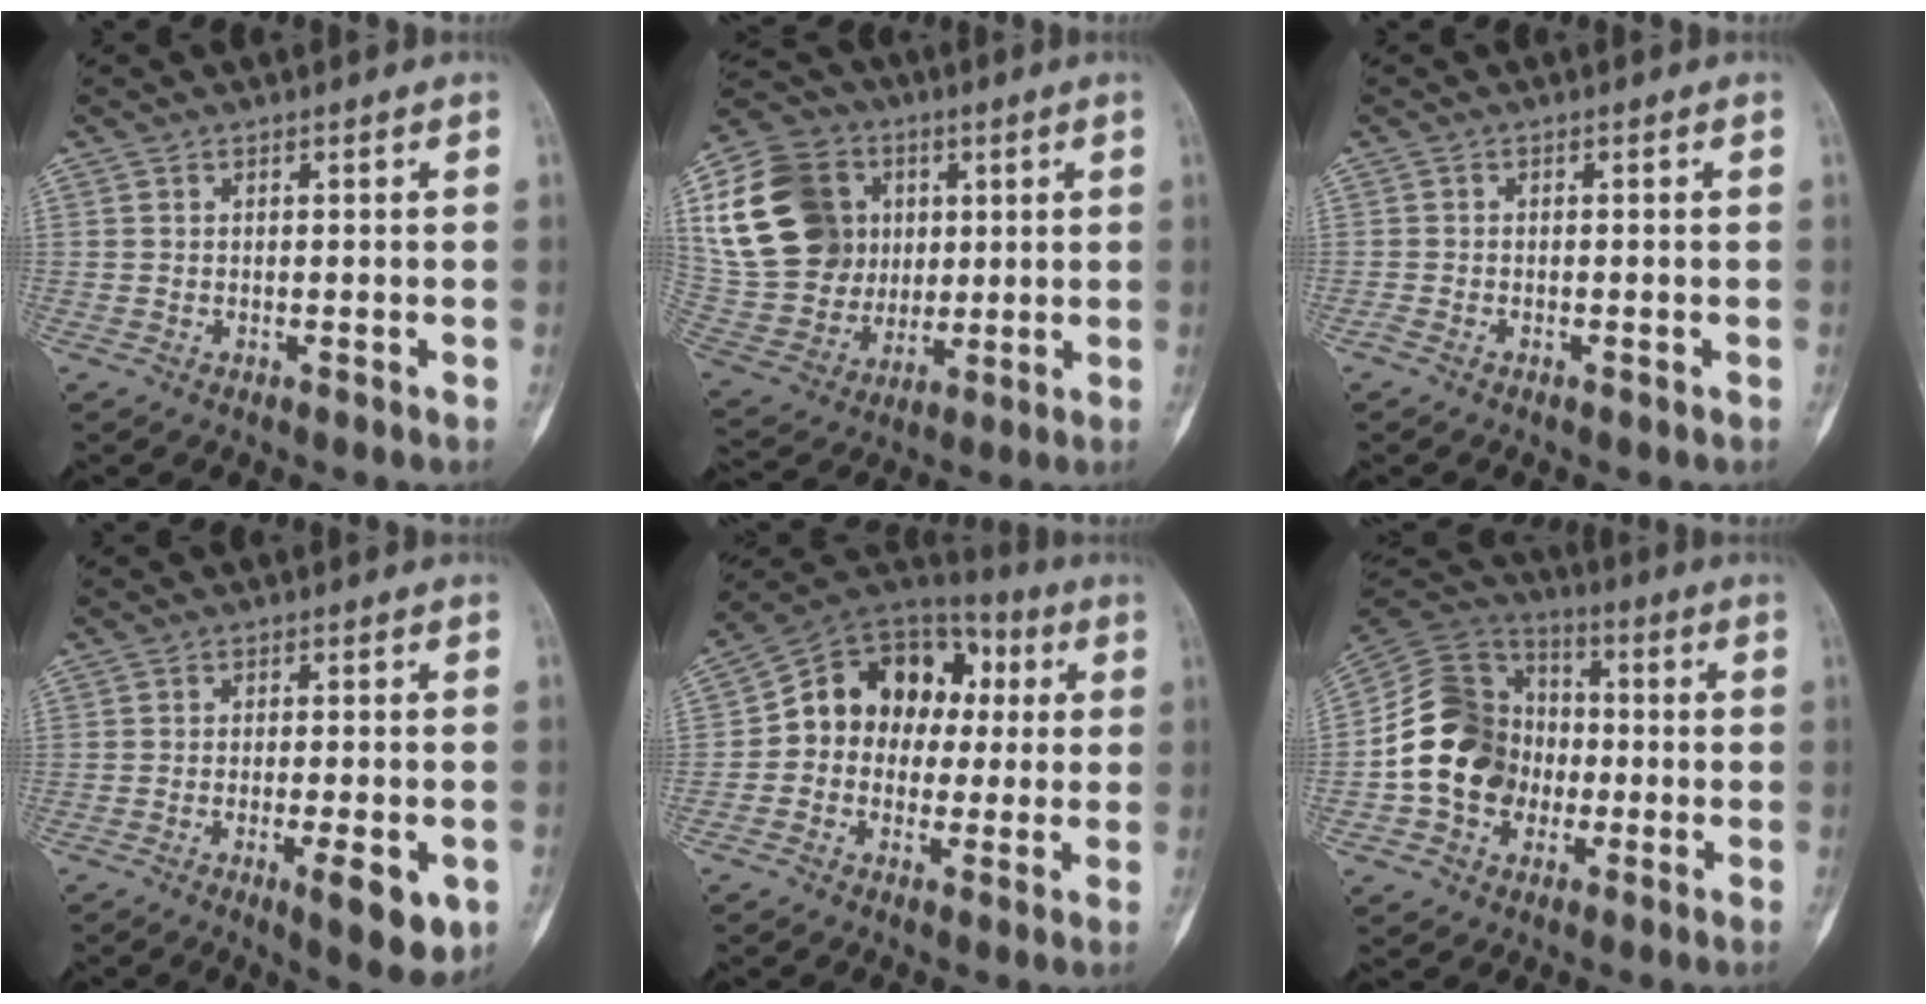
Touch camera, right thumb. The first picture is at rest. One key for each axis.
{"total": 22.2, "fx": 5.5, "fy": 18.1, "fz": 11.6, "tx": -0.210, "ty": 0.012, "tz": 0.115}
{"total": 0.9, "fx": -0.7, "fy": 0.4, "fz": 0.5, "tx": -0.013, "ty": 0.002, "tz": -0.014}
{"total": 8.6, "fx": -3.1, "fy": 2.6, "fz": 7.6, "tx": -0.098, "ty": -0.008, "tz": -0.040}
{"total": 15.5, "fx": 0.8, "fy": 12.6, "fz": 9.0, "tx": -0.097, "ty": 0.045, "tz": 0.004}
{"total": 16.6, "fx": -2.7, "fy": 13.7, "fz": 9.0, "tx": -0.130, "ty": 0.032, "tz": -0.055}